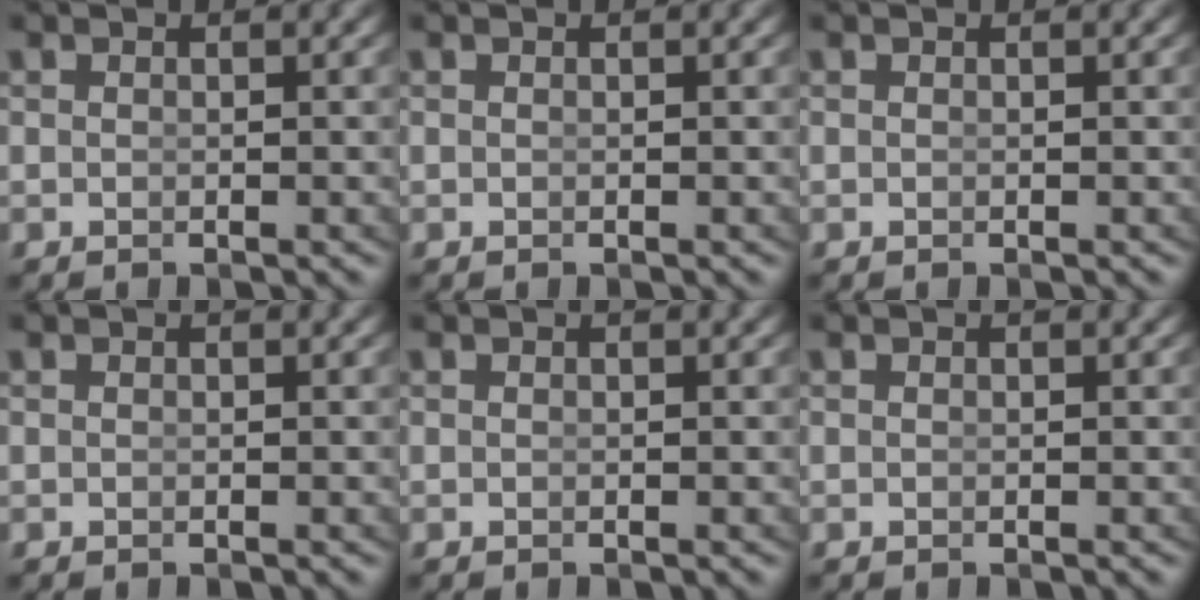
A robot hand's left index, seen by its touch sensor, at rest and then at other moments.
{"total": 0.0}
{"total": 0.0}
{"total": 0.0}
{"total": 0.0}
{"total": 0.0}